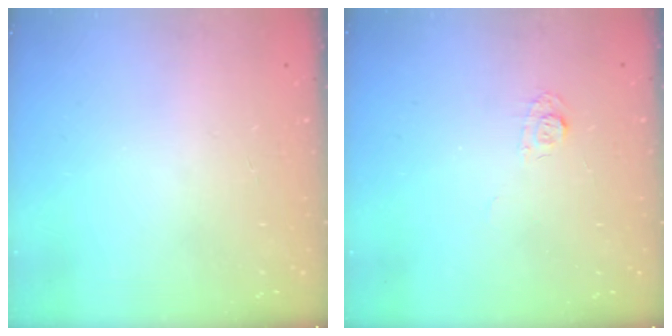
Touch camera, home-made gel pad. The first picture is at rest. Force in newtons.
{"total": 4.3, "press": 4.2, "slide": 0.6}